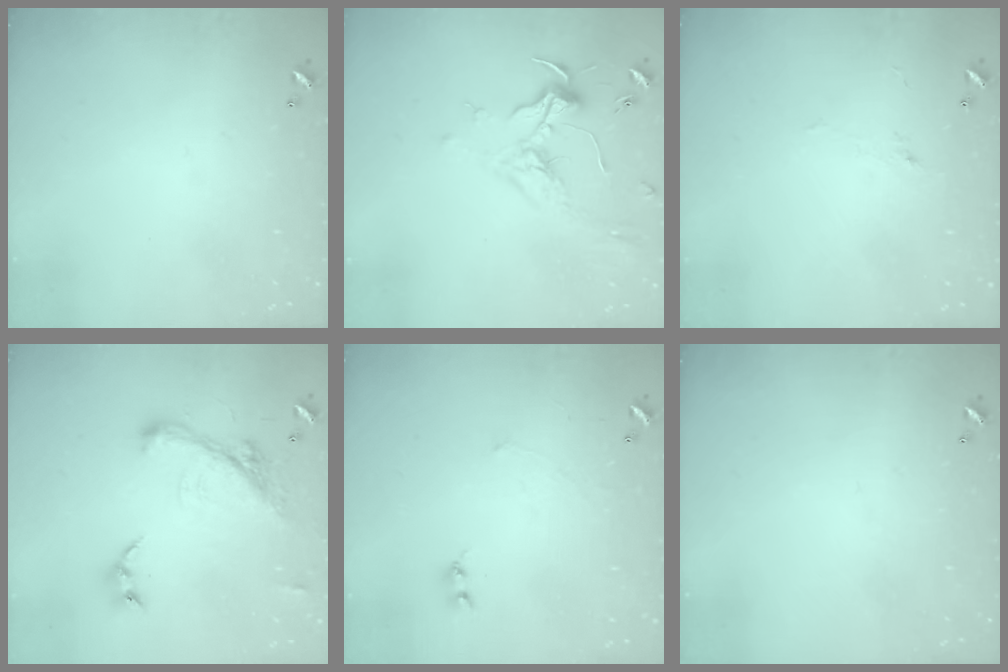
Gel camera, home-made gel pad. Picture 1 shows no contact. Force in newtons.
{"total": 1.9, "press": 1.7, "slide": 0.8}
{"total": 1.2, "press": 0.8, "slide": 0.8}
{"total": 4.8, "press": 4.7, "slide": 1.1}
{"total": 1.6, "press": 1.5, "slide": 0.5}
{"total": 0.0}